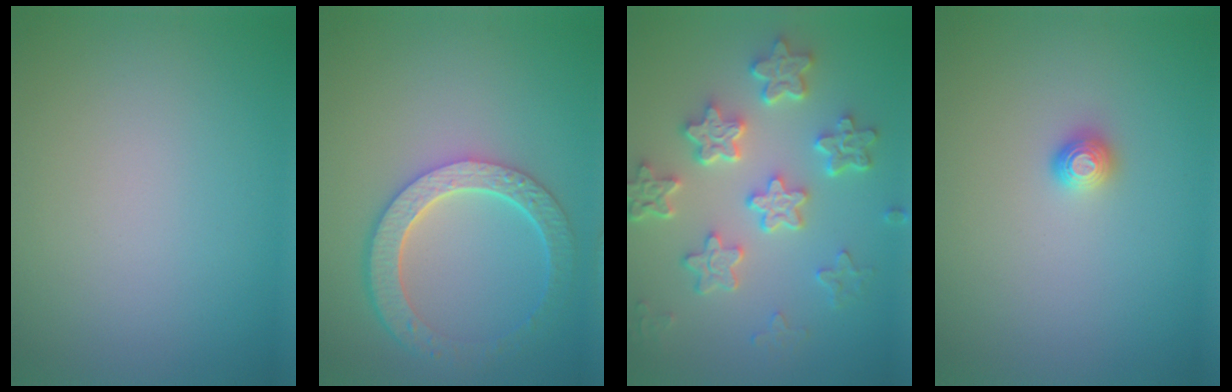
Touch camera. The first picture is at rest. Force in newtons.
{"total": 5.8, "press": 4.4, "slide": 3.8}
{"total": 6.5, "press": 5.1, "slide": 4.1}
{"total": 1.1, "press": 1.0, "slide": 0.2}